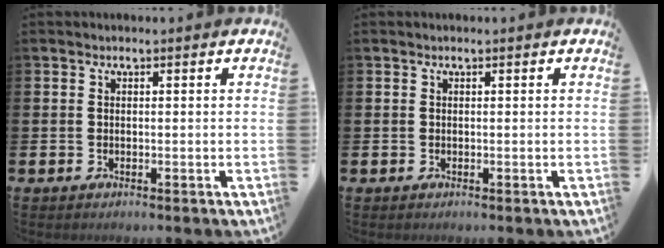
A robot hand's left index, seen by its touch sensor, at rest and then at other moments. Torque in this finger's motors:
{"motor_torque": [0.01, 0.05, 0.04, 0.01]}